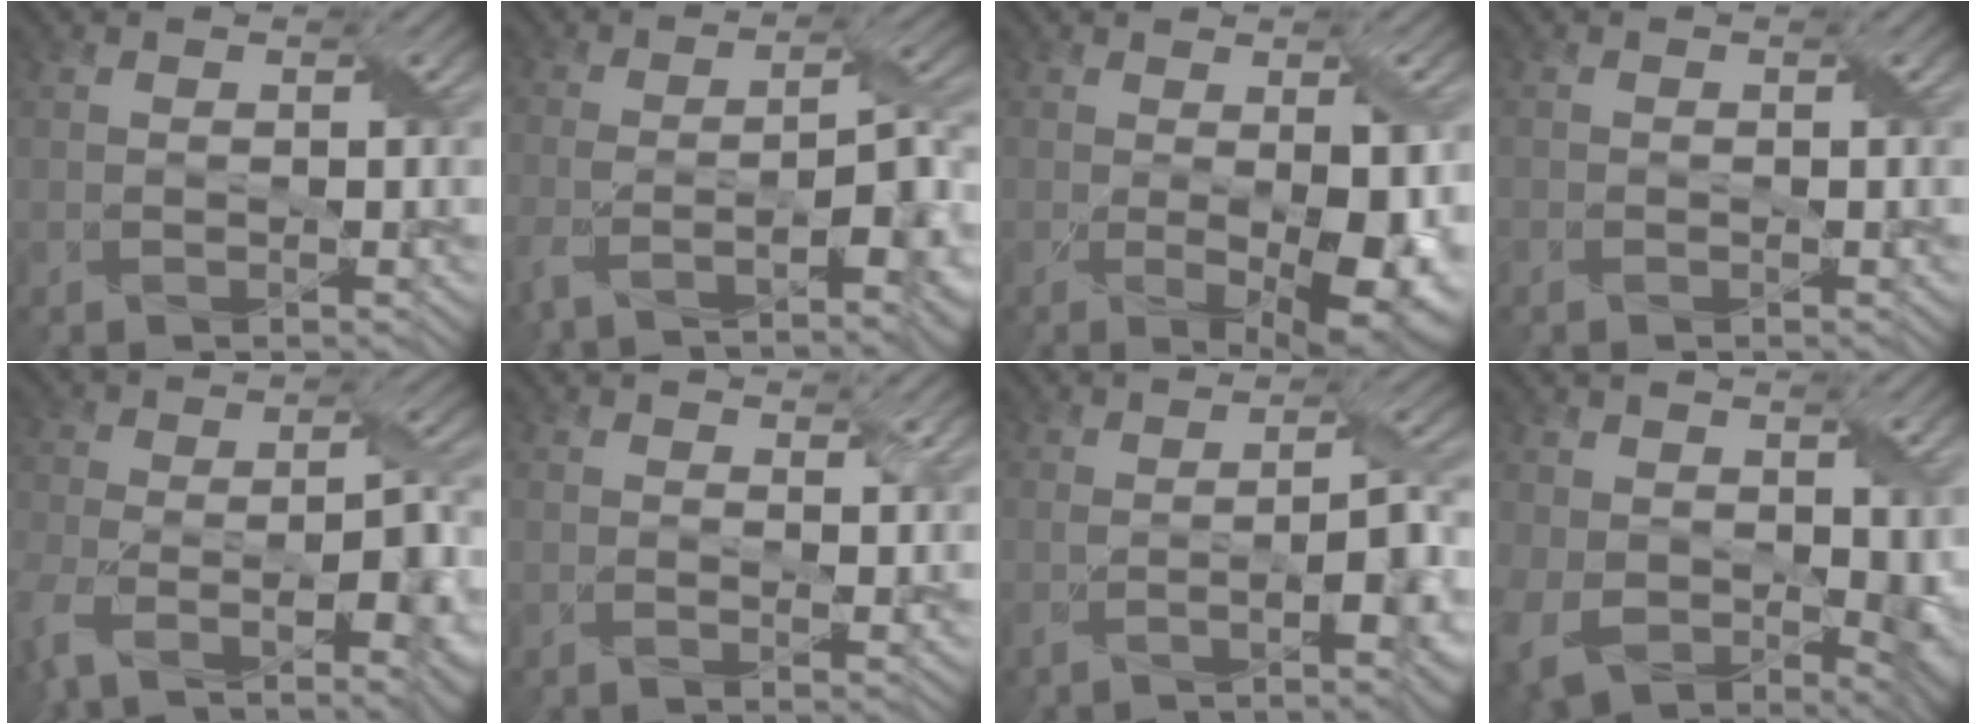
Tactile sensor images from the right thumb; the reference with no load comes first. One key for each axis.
{"total": 11.7, "fx": -6.2, "fy": 2.8, "fz": 9.5, "tx": -0.162, "ty": -0.008, "tz": -0.109}
{"total": 9.0, "fx": -1.1, "fy": 3.5, "fz": 8.2, "tx": -0.130, "ty": -0.023, "tz": 0.001}
{"total": 0.7, "fx": -0.5, "fy": 0.4, "fz": 0.2, "tx": -0.007, "ty": 0.000, "tz": -0.009}
{"total": 13.0, "fx": -7.6, "fy": 4.2, "fz": 9.7, "tx": -0.189, "ty": -0.014, "tz": -0.138}
{"total": 2.1, "fx": 1.3, "fy": 0.7, "fz": 1.4, "tx": -0.026, "ty": -0.006, "tz": 0.024}
{"total": 7.8, "fx": -2.7, "fy": 1.5, "fz": 7.1, "tx": -0.116, "ty": -0.006, "tz": -0.049}
{"total": 12.7, "fx": 0.1, "fy": 9.2, "fz": 8.8, "tx": -0.211, "ty": -0.057, "tz": 0.038}